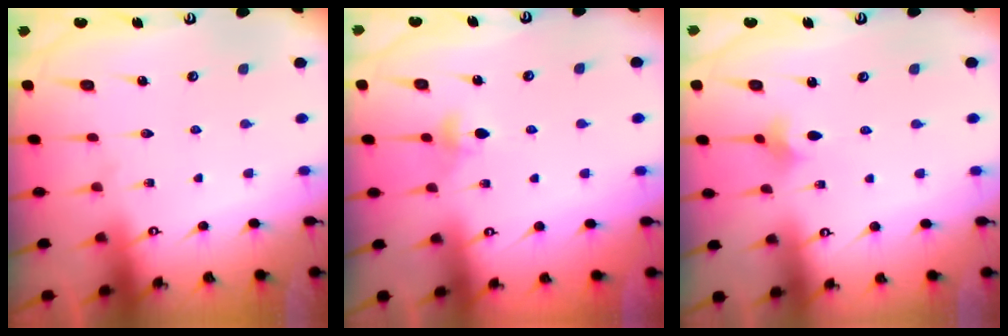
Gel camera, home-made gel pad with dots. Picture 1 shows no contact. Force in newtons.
{"total": 4.0, "press": 3.9, "slide": 0.8}
{"total": 3.1, "press": 3.1, "slide": 0.6}